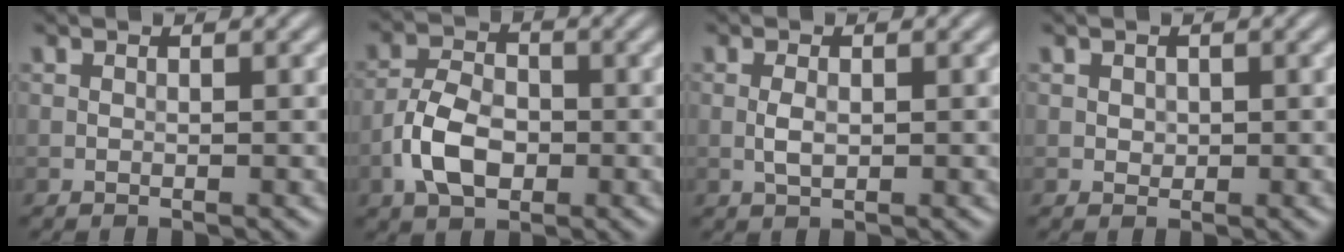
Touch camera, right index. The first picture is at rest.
{"total": 4.9, "force": [-1.8, 3.0, 3.5], "torque": [-0.065, 0.005, -0.038]}
{"total": 1.5, "force": [-0.1, 0.7, 1.3], "torque": [-0.028, 0.001, -0.004]}
{"total": 0.7, "force": [0.2, 0.6, 0.2], "torque": [-0.002, -0.004, 0.004]}